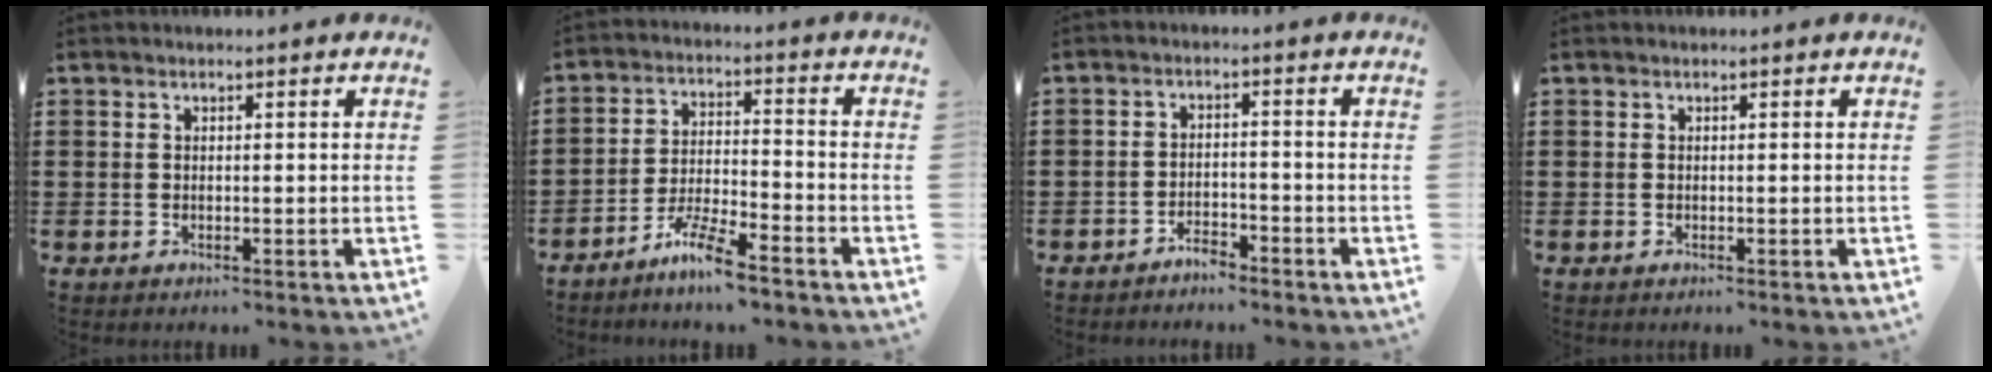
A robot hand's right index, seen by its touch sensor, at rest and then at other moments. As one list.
[{"total": 6.7, "force": [-5.8, 0.3, 3.4], "torque": [-0.083, -0.005, -0.115]}, {"total": 2.6, "force": [-2.5, 0.5, 0.3], "torque": [-0.014, 0.004, -0.053]}, {"total": 0.0}]